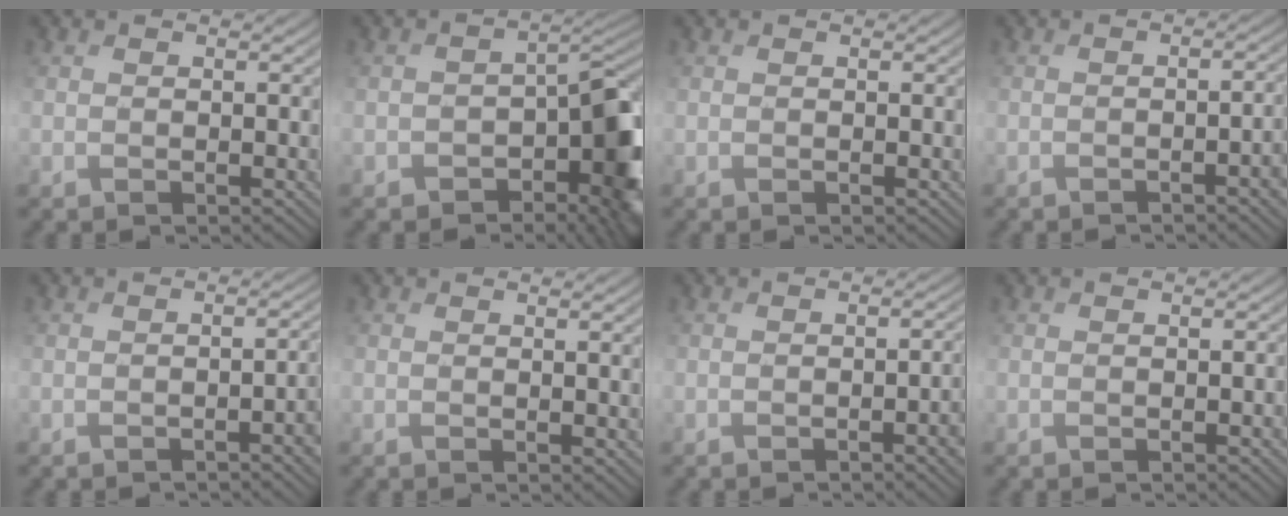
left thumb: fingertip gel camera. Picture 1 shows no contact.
{"total": 9.6, "force": [-3.9, 5.9, 6.4], "torque": [-0.075, -0.024, -0.063]}
{"total": 0.0}
{"total": 3.4, "force": [-1.1, 0.8, 3.1], "torque": [-0.035, 0.006, -0.023]}
{"total": 3.3, "force": [-1.2, 0.7, 3.0], "torque": [-0.033, 0.007, -0.026]}
{"total": 2.8, "force": [0.5, 0.5, 2.7], "torque": [-0.036, 0.007, 0.008]}
{"total": 3.9, "force": [-1.0, 1.0, 3.6], "torque": [-0.046, 0.002, -0.016]}
{"total": 0.9, "force": [-0.3, 0.1, 0.8], "torque": [-0.011, 0.002, -0.004]}